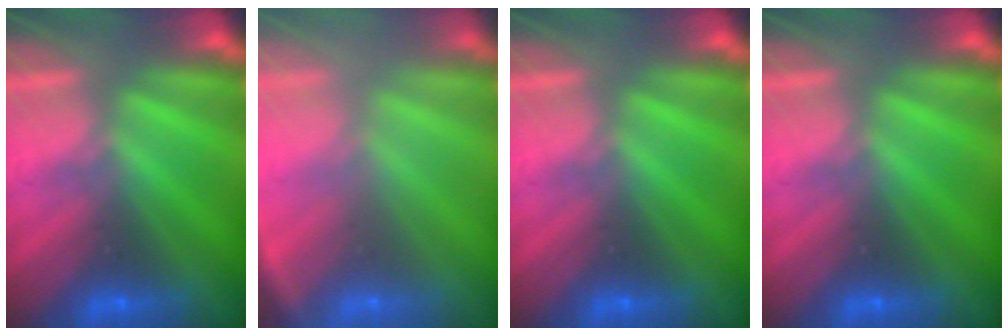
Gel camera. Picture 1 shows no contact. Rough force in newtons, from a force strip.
{"total": 2.5}
{"total": 0.0}
{"total": 0.0}